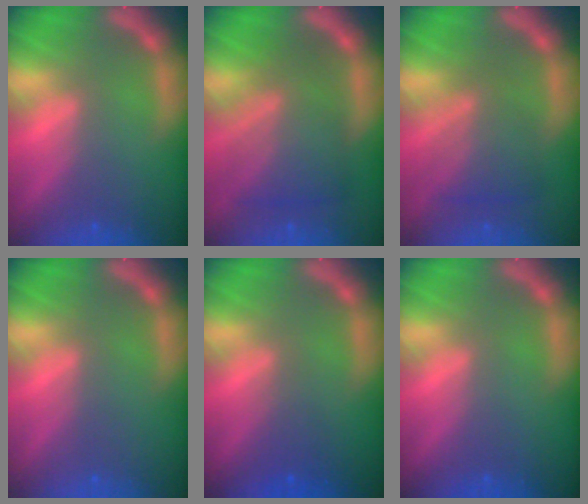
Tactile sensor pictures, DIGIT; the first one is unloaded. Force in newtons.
{"total": 7.6}
{"total": 5.1}
{"total": 0.0}
{"total": 2.0}
{"total": 0.0}